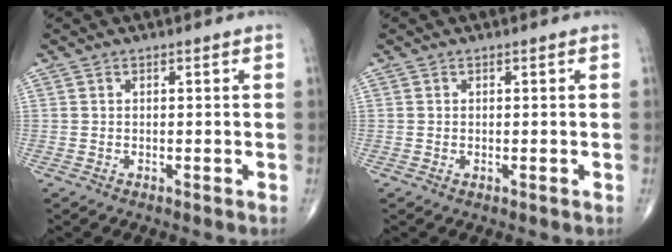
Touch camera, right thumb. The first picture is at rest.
{"total": 0.0}